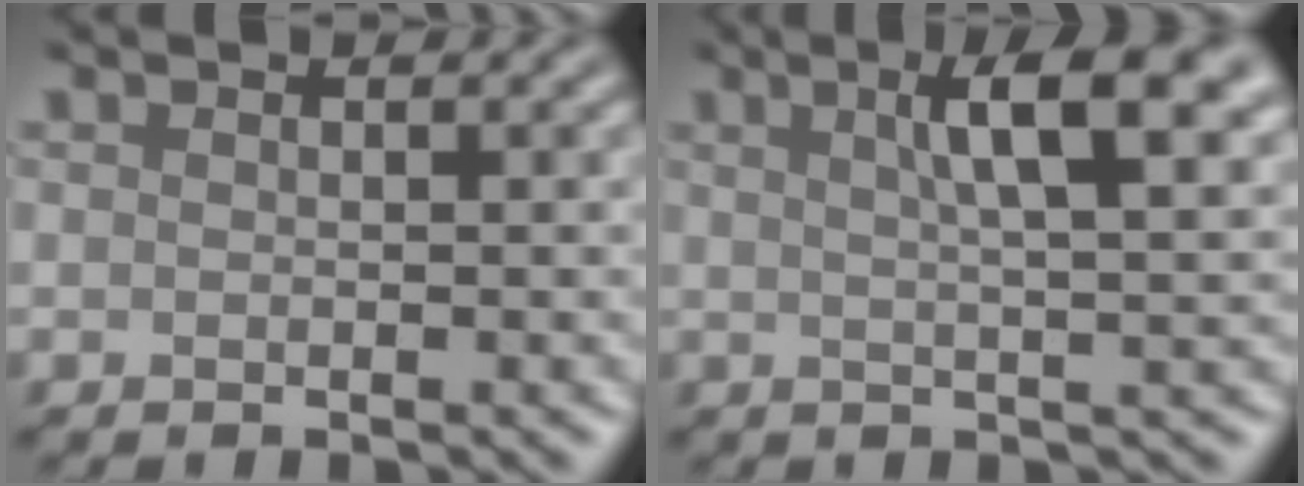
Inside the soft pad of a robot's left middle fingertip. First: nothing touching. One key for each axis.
{"total": 6.4, "fx": 2.5, "fy": 1.5, "fz": 5.8, "tx": -0.066, "ty": 0.005, "tz": 0.032}